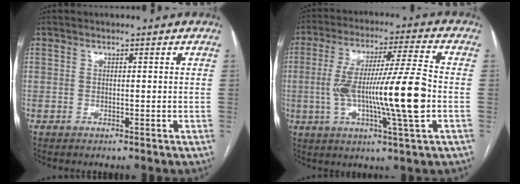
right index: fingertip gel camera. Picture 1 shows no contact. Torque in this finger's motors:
{"motor_torque": [1.73, -0.41, 0.82, 0.21]}